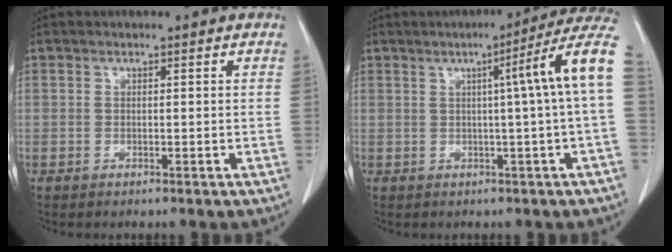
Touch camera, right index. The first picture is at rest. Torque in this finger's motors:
{"motor_torque": [0.87, 0.04, 0.32, 0.04]}